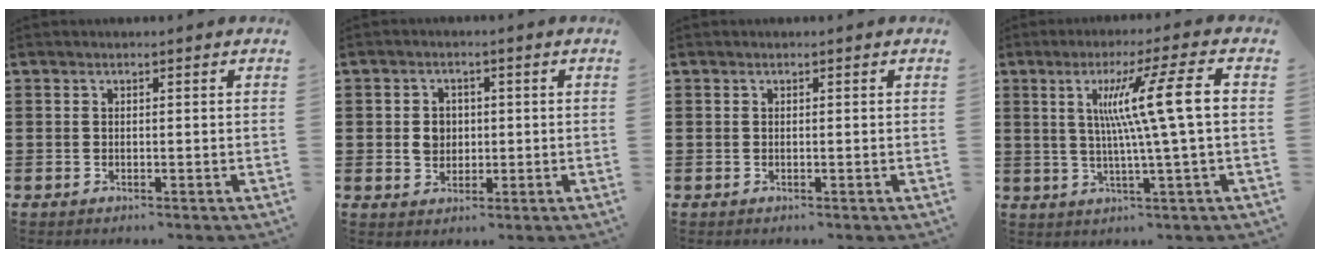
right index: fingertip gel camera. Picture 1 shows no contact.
{"total": 3.5, "force": [0.0, 2.8, 2.1], "torque": [-0.049, 0.007, -0.002]}
{"total": 0.0}
{"total": 11.2, "force": [1.6, -0.7, 11.1], "torque": [-0.207, 0.005, 0.014]}